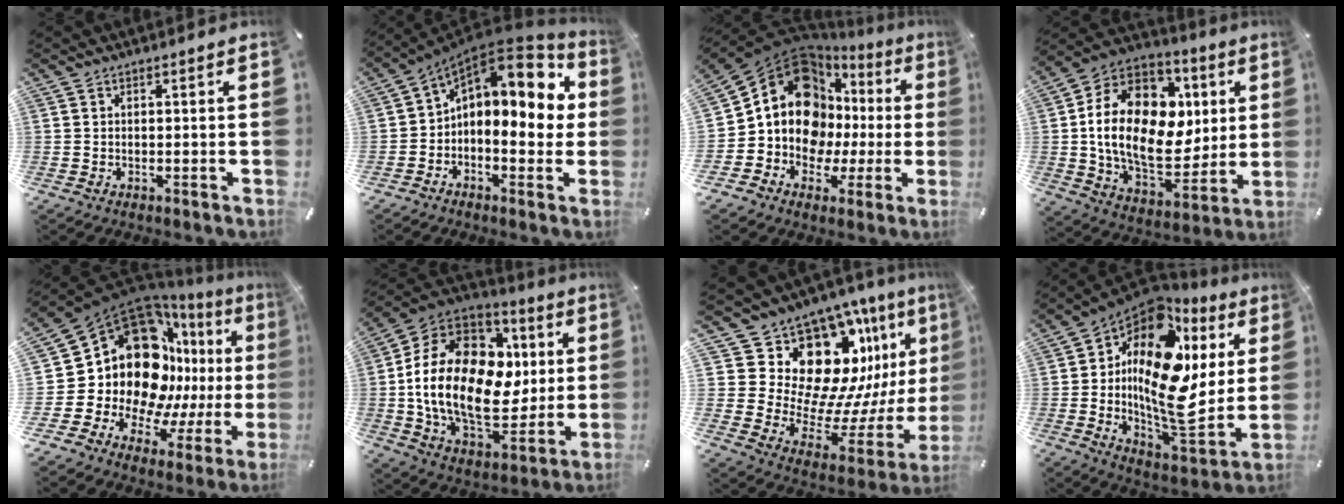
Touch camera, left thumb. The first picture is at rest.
{"total": 11.5, "force": [3.3, 7.1, 8.4], "torque": [-0.120, -0.033, 0.053]}
{"total": 16.4, "force": [3.6, 13.7, 8.3], "torque": [-0.165, -0.042, 0.070]}
{"total": 22.0, "force": [2.0, 15.9, 15.1], "torque": [-0.286, -0.015, 0.036]}
{"total": 21.3, "force": [5.9, 16.0, 12.8], "torque": [-0.225, -0.091, 0.132]}
{"total": 23.0, "force": [0.4, 15.8, 16.8], "torque": [-0.351, -0.015, 0.006]}
{"total": 18.8, "force": [12.9, 10.5, 8.9], "torque": [-0.115, -0.144, 0.238]}
{"total": 21.3, "force": [3.6, 11.6, 17.4], "torque": [-0.330, -0.063, 0.050]}